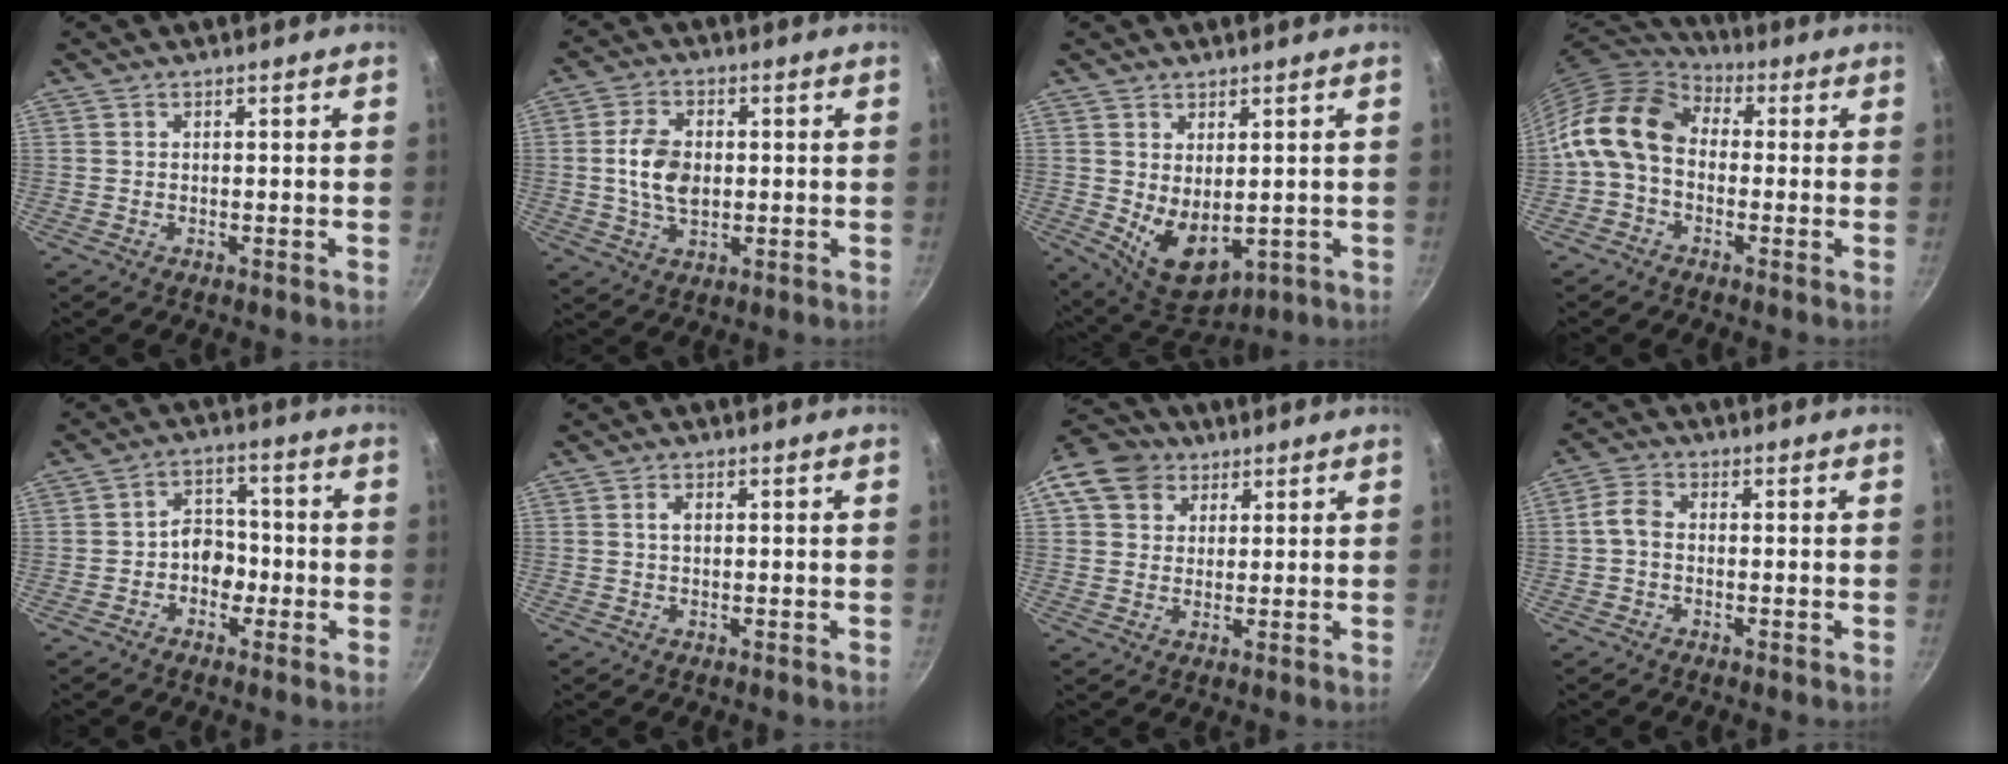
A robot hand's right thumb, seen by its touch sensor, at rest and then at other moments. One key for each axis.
{"total": 8.3, "fx": 0.2, "fy": 5.4, "fz": 6.3, "tx": -0.111, "ty": 0.004, "tz": 0.002}
{"total": 9.0, "fx": 0.2, "fy": 5.5, "fz": 7.1, "tx": -0.090, "ty": -0.025, "tz": 0.027}
{"total": 13.5, "fx": -0.5, "fy": 9.8, "fz": 9.2, "tx": -0.157, "ty": 0.037, "tz": -0.031}
{"total": 6.1, "fx": -1.6, "fy": 4.8, "fz": 3.5, "tx": -0.010, "ty": 0.024, "tz": -0.033}
{"total": 1.6, "fx": 0.3, "fy": 0.9, "fz": 1.2, "tx": -0.020, "ty": 0.003, "tz": 0.006}
{"total": 10.3, "fx": 4.4, "fy": 8.3, "fz": 4.3, "tx": -0.063, "ty": 0.013, "tz": 0.067}
{"total": 3.6, "fx": -0.5, "fy": 2.5, "fz": 2.5, "tx": -0.057, "ty": 0.016, "tz": -0.020}